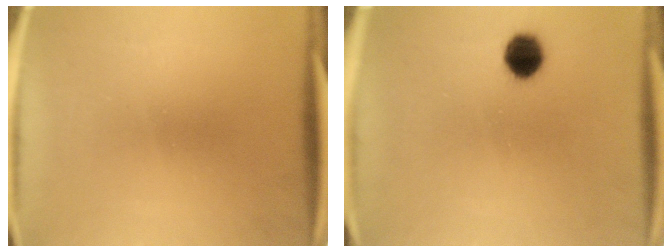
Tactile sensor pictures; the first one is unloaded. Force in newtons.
{"total": 5.8}